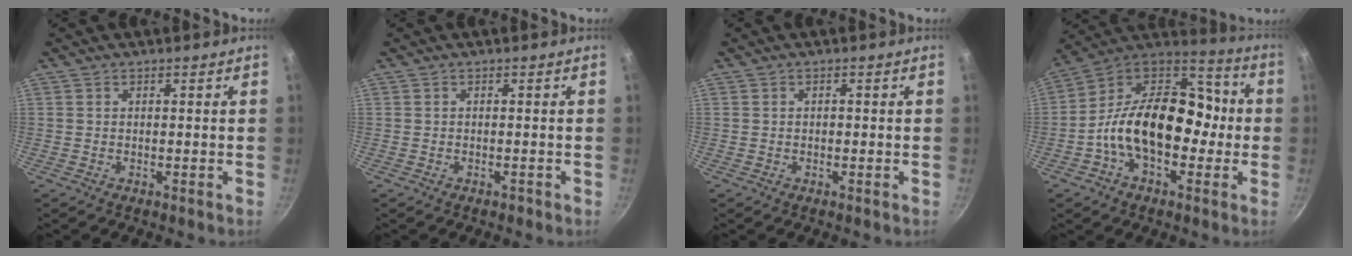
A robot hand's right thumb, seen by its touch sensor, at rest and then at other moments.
{"total": 0.7, "force": [-0.5, 0.4, 0.3], "torque": [-0.003, 0.001, -0.007]}
{"total": 0.5, "force": [-0.1, 0.4, 0.4], "torque": [-0.003, 0.000, -0.002]}
{"total": 19.9, "force": [-2.5, 11.8, 15.9], "torque": [-0.249, 0.044, -0.050]}